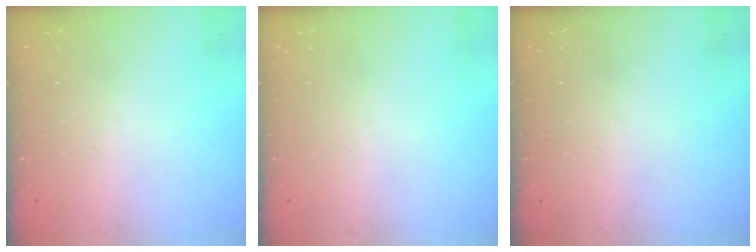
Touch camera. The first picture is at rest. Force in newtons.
{"total": 0.0}
{"total": 3.6, "press": 1.4, "slide": 3.3}